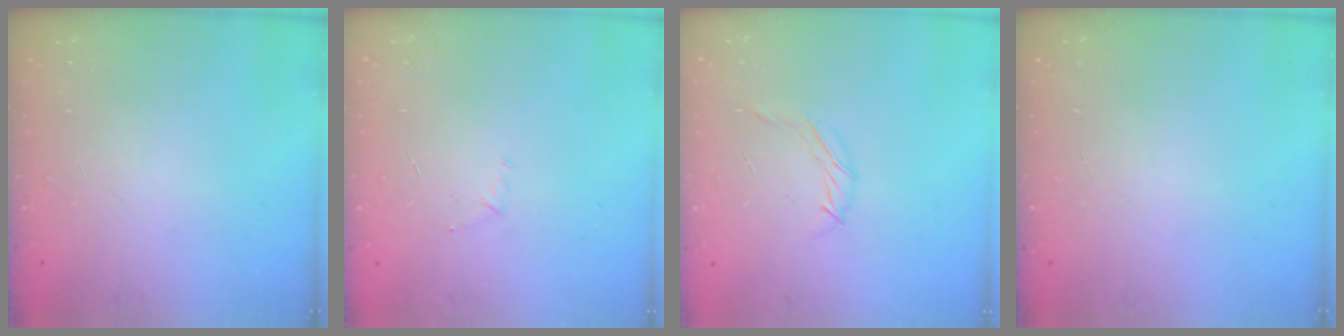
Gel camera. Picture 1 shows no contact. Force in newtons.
{"total": 2.9, "press": 2.8, "slide": 0.8}
{"total": 4.5, "press": 4.4, "slide": 0.9}
{"total": 0.0}